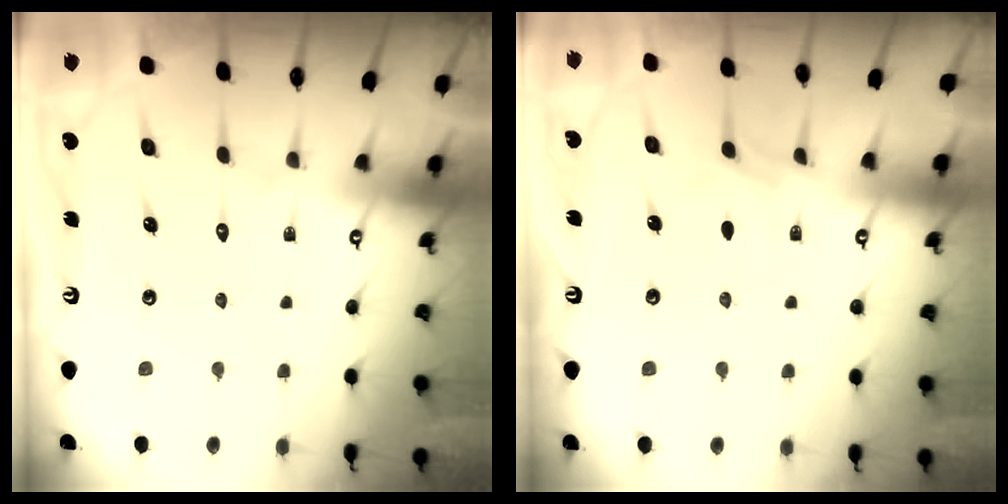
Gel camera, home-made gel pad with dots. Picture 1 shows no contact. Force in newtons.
{"total": 4.6, "press": 4.6, "slide": 0.5}